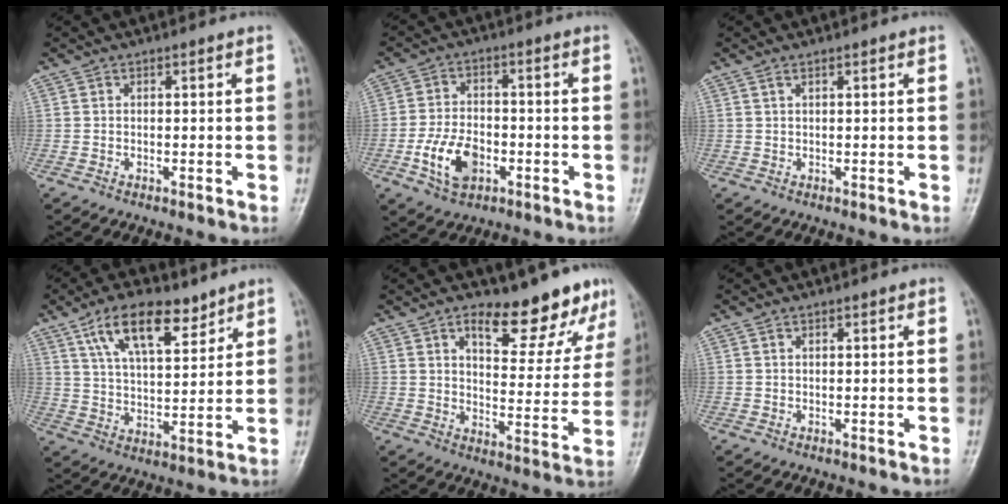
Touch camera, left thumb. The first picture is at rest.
{"total": 8.9, "force": [-3.2, 5.6, 6.1], "torque": [-0.106, 0.015, -0.057]}
{"total": 0.5, "force": [0.4, 0.0, 0.3], "torque": [-0.005, -0.001, 0.011]}
{"total": 12.8, "force": [7.9, 5.5, 8.5], "torque": [-0.122, -0.034, 0.144]}
{"total": 13.5, "force": [9.9, 4.9, 7.7], "torque": [-0.057, -0.072, 0.141]}
{"total": 0.0}